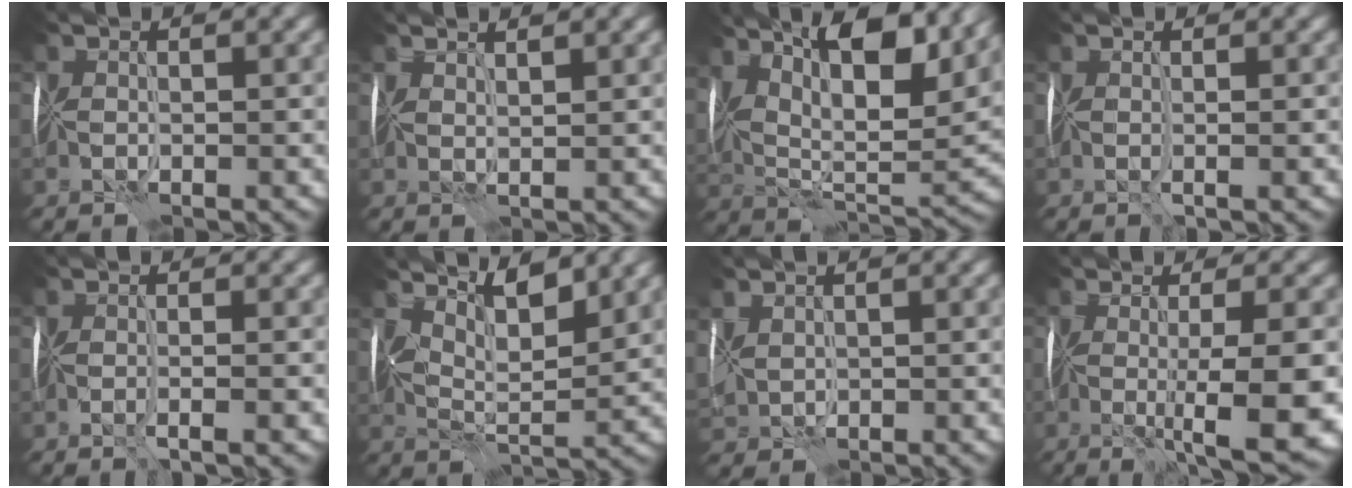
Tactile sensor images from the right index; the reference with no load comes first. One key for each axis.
{"total": 2.0, "fx": 1.8, "fy": 0.3, "fz": 0.8, "tx": -0.006, "ty": 0.012, "tz": 0.017}
{"total": 14.4, "fx": 8.1, "fy": 6.0, "fz": 10.3, "tx": -0.182, "ty": 0.019, "tz": 0.142}
{"total": 1.5, "fx": 0.2, "fy": 0.3, "fz": 1.5, "tx": -0.017, "ty": -0.001, "tz": 0.005}
{"total": 1.7, "fx": -0.2, "fy": 0.3, "fz": 1.6, "tx": -0.024, "ty": 0.001, "tz": -0.007}
{"total": 5.2, "fx": 3.8, "fy": 1.6, "fz": 3.2, "tx": -0.060, "ty": 0.005, "tz": 0.067}
{"total": 3.3, "fx": 0.5, "fy": 2.4, "fz": 2.2, "tx": -0.048, "ty": 0.000, "tz": 0.022}
{"total": 9.7, "fx": -1.5, "fy": 2.3, "fz": 9.3, "tx": -0.127, "ty": -0.011, "tz": -0.010}